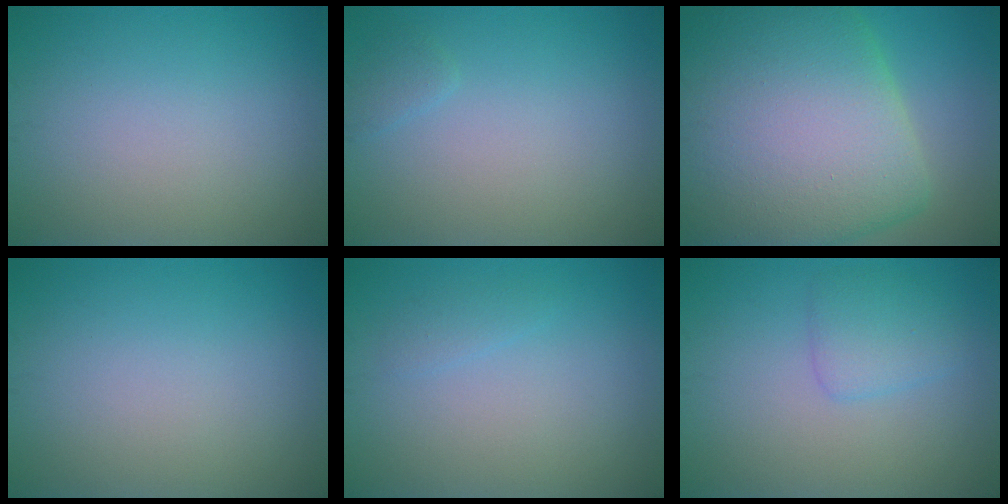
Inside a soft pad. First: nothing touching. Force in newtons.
{"total": 0.8, "press": 0.8, "slide": 0.1}
{"total": 15.9, "press": 15.9, "slide": 1.0}
{"total": 0.0}
{"total": 0.8, "press": 0.8, "slide": 0.0}
{"total": 2.2, "press": 2.2, "slide": 0.1}